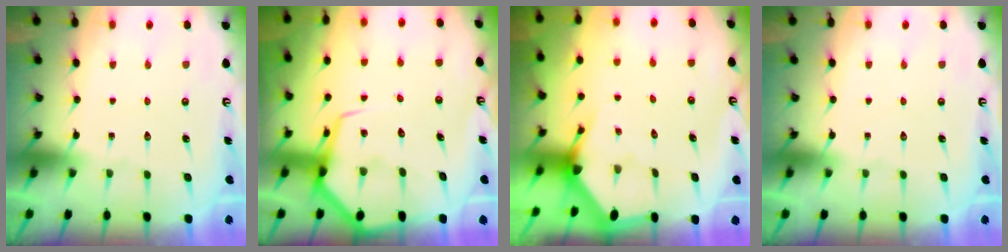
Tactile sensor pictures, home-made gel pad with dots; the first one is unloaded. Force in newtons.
{"total": 8.7, "press": 8.6, "slide": 1.0}
{"total": 3.1, "press": 3.1, "slide": 0.2}
{"total": 0.0}